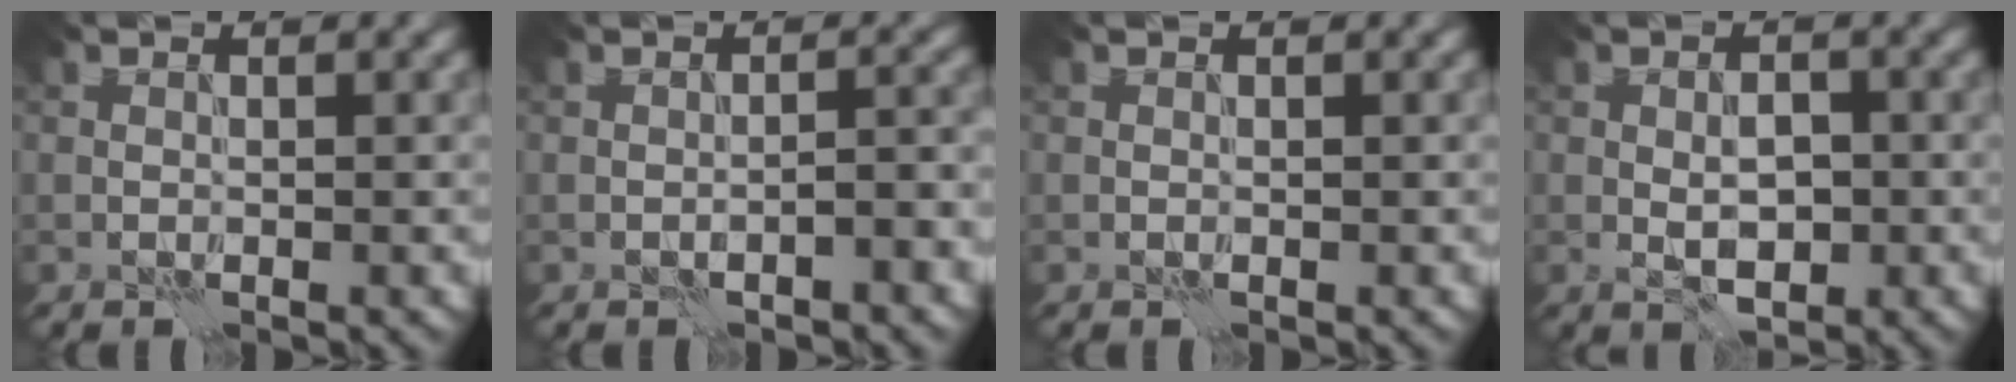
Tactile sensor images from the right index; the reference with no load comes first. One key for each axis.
{"total": 1.6, "fx": -0.9, "fy": 0.3, "fz": 1.3, "tx": -0.019, "ty": 0.008, "tz": -0.017}
{"total": 0.0}
{"total": 3.1, "fx": -0.5, "fy": 1.7, "fz": 2.5, "tx": -0.037, "ty": 0.001, "tz": -0.008}